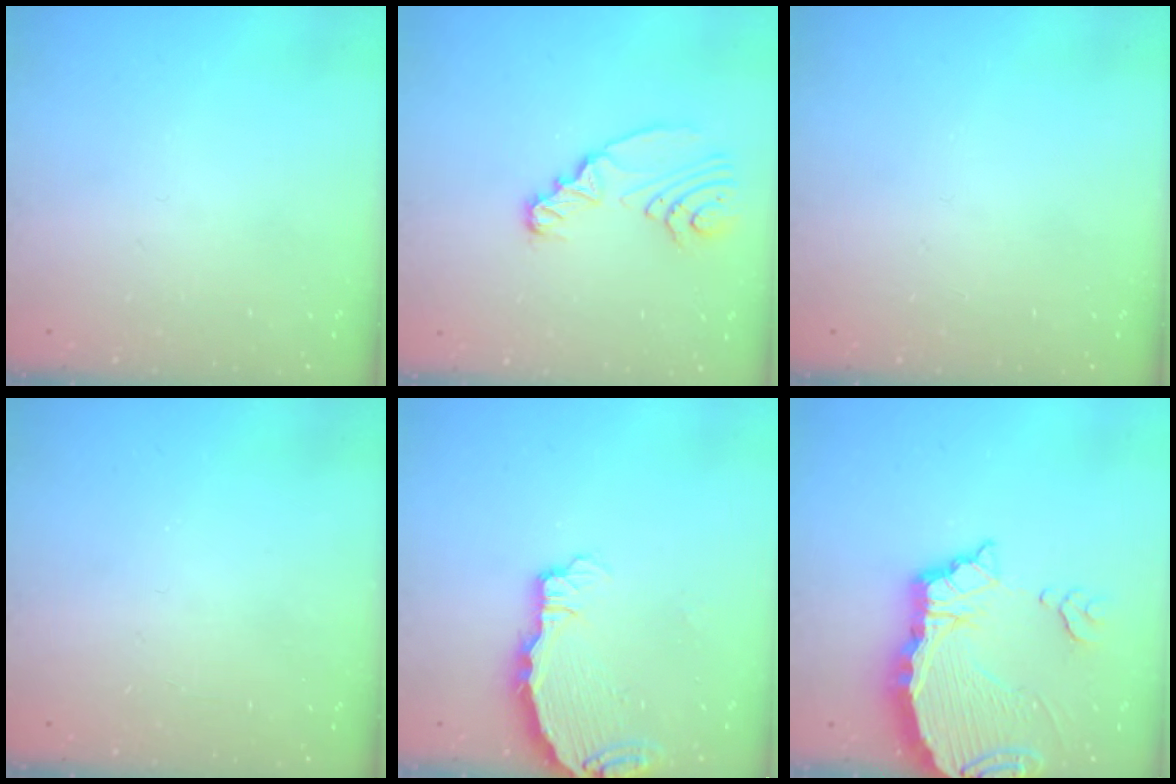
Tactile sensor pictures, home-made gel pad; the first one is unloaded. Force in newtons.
{"total": 7.8, "press": 7.5, "slide": 2.0}
{"total": 0.0}
{"total": 0.0}
{"total": 3.8, "press": 3.8, "slide": 0.4}
{"total": 7.7, "press": 7.7, "slide": 0.7}